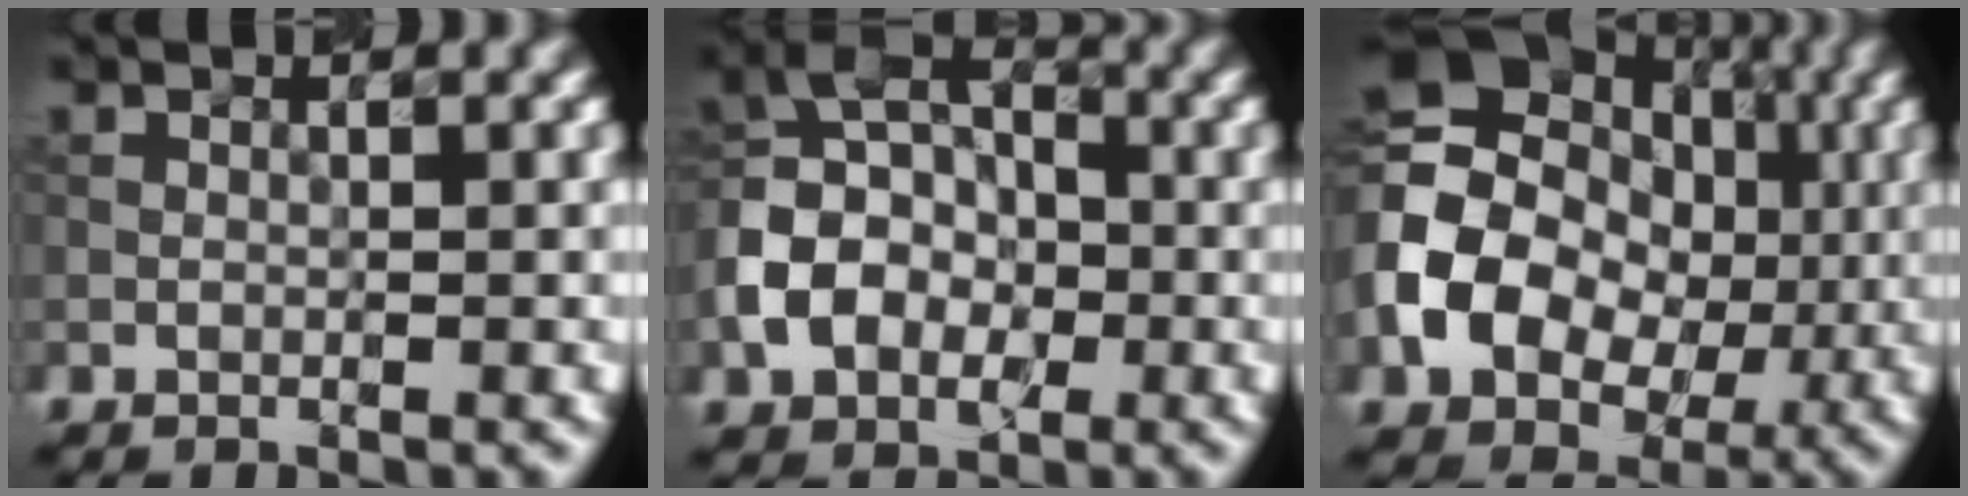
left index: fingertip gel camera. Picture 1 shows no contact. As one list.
[{"total": 6.7, "force": [-2.2, 5.0, 3.8], "torque": [-0.074, 0.011, -0.057]}, {"total": 14.2, "force": [-0.3, 11.5, 8.4], "torque": [-0.180, 0.003, -0.015]}]